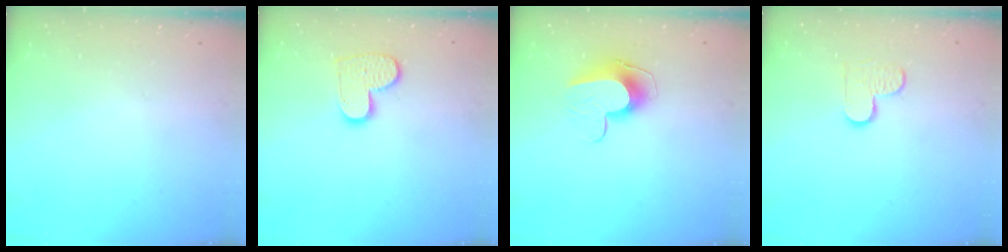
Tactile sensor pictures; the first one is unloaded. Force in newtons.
{"total": 10.4, "press": 10.4, "slide": 0.7}
{"total": 10.0, "press": 10.0, "slide": 0.3}
{"total": 4.9, "press": 4.8, "slide": 0.4}